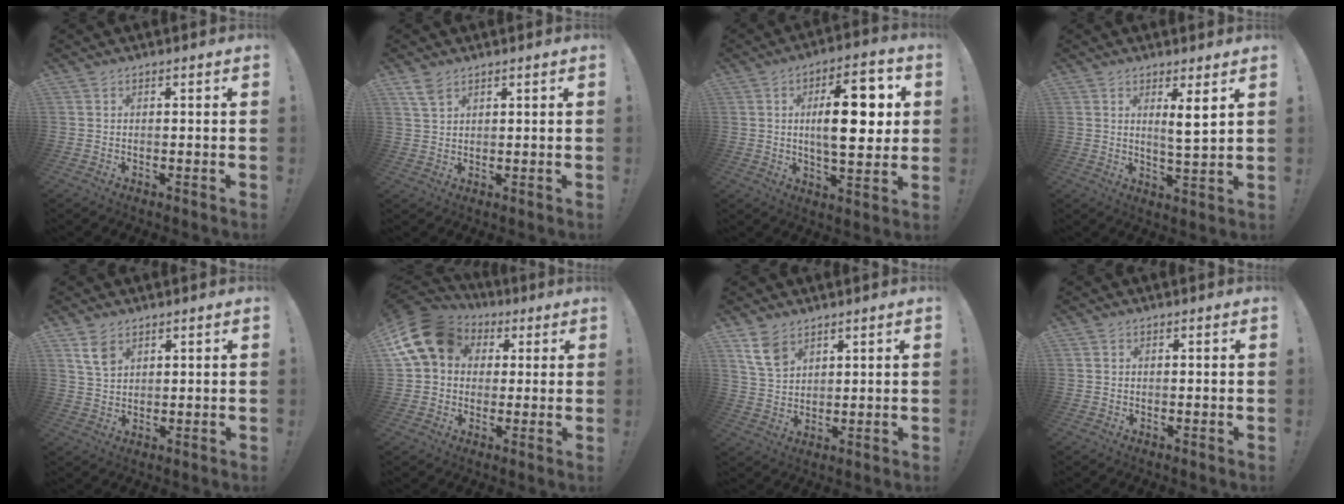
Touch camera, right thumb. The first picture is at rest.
{"total": 4.2, "force": [2.9, 1.9, 2.3], "torque": [-0.046, -0.010, 0.055]}
{"total": 16.8, "force": [2.6, 6.8, 15.2], "torque": [-0.226, 0.000, 0.035]}
{"total": 5.7, "force": [2.8, 0.2, 5.0], "torque": [-0.076, -0.020, 0.040]}
{"total": 5.8, "force": [3.2, 3.5, 3.2], "torque": [-0.049, -0.011, 0.061]}
{"total": 15.8, "force": [5.3, 12.0, 8.8], "torque": [-0.153, -0.013, 0.102]}
{"total": 8.0, "force": [5.0, 4.8, 4.1], "torque": [-0.074, -0.018, 0.099]}
{"total": 0.5, "force": [0.1, 0.5, 0.1], "torque": [-0.006, 0.005, 0.003]}